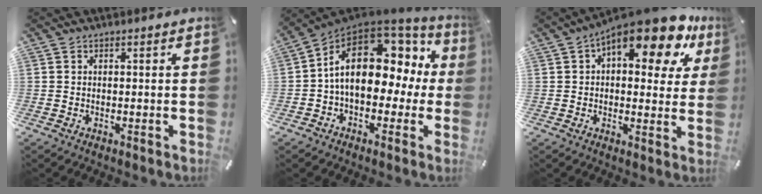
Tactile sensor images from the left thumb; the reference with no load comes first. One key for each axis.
{"total": 18.3, "fx": 3.1, "fy": 11.5, "fz": 13.8, "tx": -0.241, "ty": -0.008, "tz": 0.056}
{"total": 16.4, "fx": 9.3, "fy": 6.3, "fz": 12.0, "tx": -0.169, "ty": -0.064, "tz": 0.151}